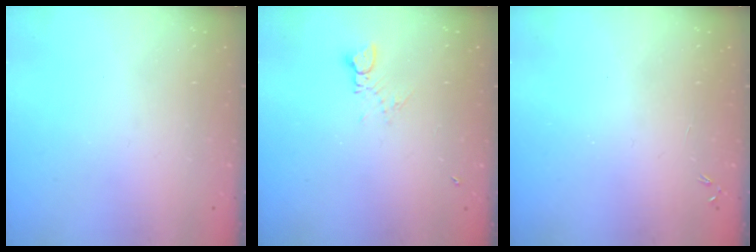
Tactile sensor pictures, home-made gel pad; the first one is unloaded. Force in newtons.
{"total": 3.2, "press": 3.2, "slide": 0.4}
{"total": 0.0}